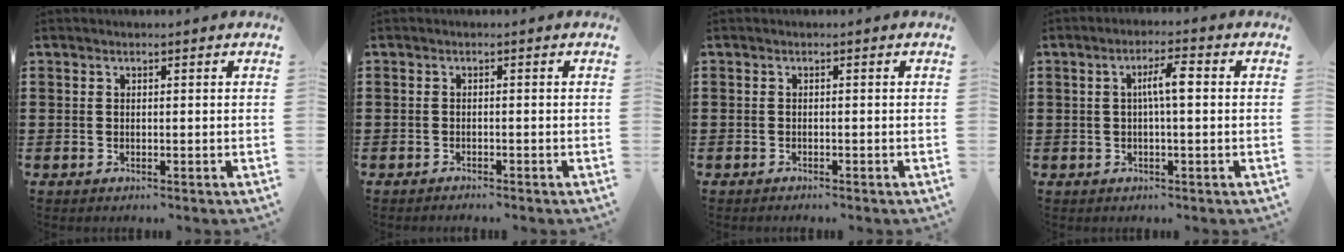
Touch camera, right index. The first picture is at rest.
{"total": 0.8, "force": [-0.8, -0.2, 0.0], "torque": [-0.001, -0.001, -0.016]}
{"total": 0.6, "force": [-0.6, -0.2, 0.0], "torque": [0.000, -0.002, -0.012]}
{"total": 4.0, "force": [0.2, 0.5, 4.0], "torque": [-0.073, 0.006, 0.000]}